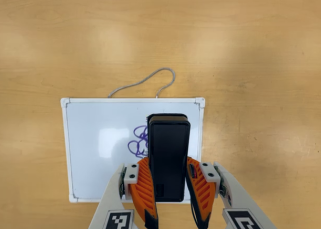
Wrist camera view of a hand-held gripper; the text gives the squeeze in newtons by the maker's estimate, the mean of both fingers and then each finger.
{"total": 10.1, "left": 7.7, "right": 12.5}